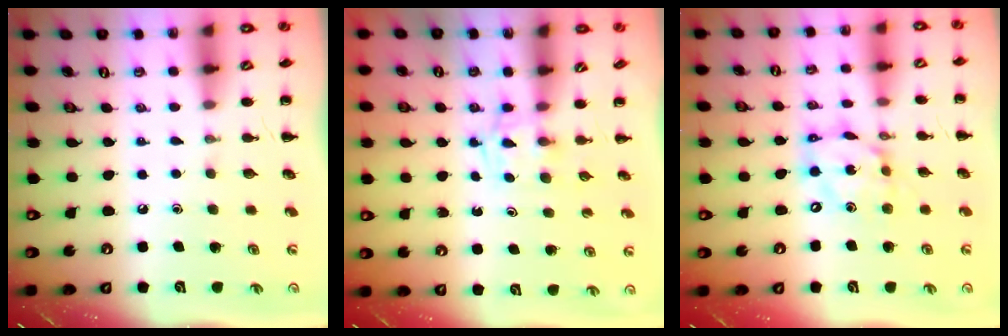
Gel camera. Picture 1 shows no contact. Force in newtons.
{"total": 2.5, "press": 2.2, "slide": 1.3}
{"total": 12.0, "press": 11.6, "slide": 3.0}